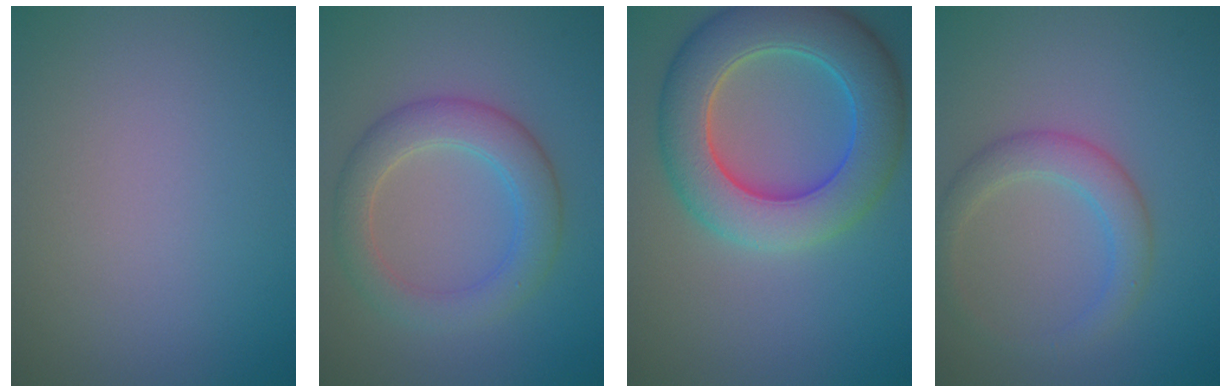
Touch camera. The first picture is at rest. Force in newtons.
{"total": 4.8, "press": 4.8, "slide": 0.1}
{"total": 9.5, "press": 9.5, "slide": 0.5}
{"total": 3.1, "press": 3.1, "slide": 0.2}